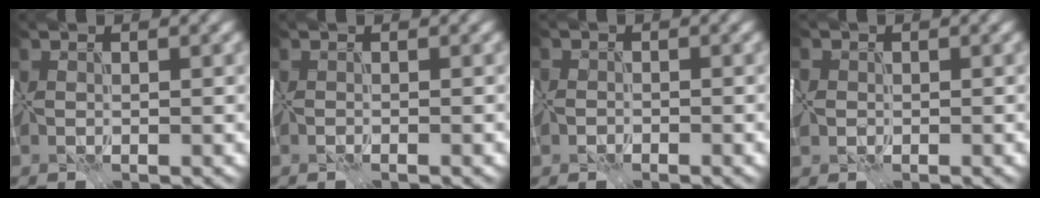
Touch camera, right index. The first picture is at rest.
{"total": 0.8, "force": [-0.8, -0.3, 0.1], "torque": [0.004, -0.010, -0.015]}
{"total": 2.2, "force": [-1.5, 1.5, 0.3], "torque": [0.016, 0.004, -0.045]}
{"total": 2.2, "force": [-0.7, 2.0, 0.8], "torque": [-0.026, 0.005, -0.012]}